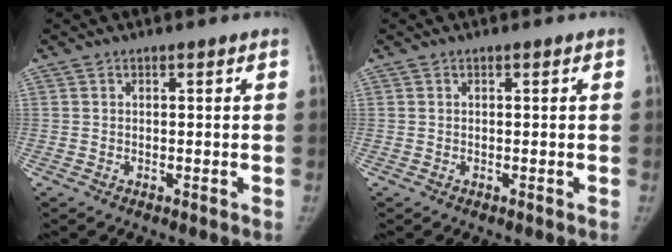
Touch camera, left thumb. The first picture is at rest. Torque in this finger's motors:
{"motor_torque": [0.07, -0.01, 0.06, -0.25, 0.03]}